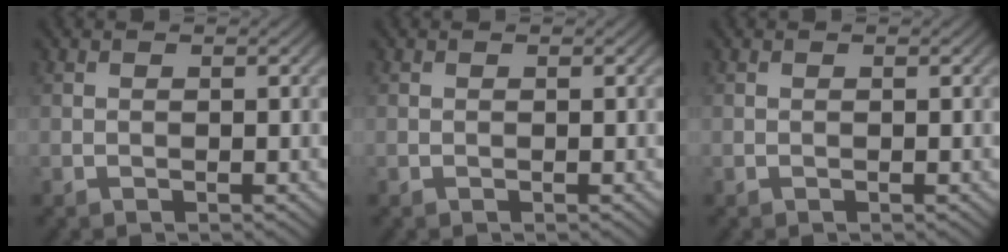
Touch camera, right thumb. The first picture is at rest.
{"total": 0.0}
{"total": 0.0}